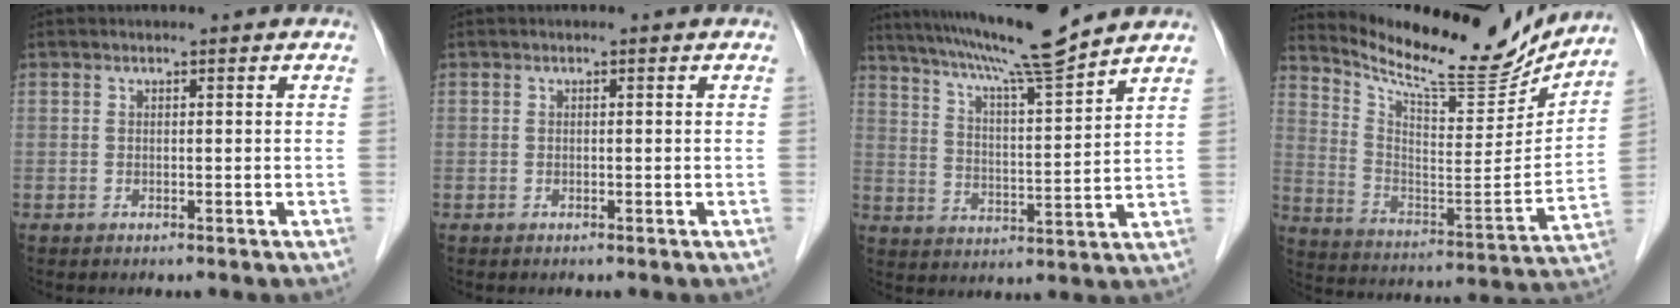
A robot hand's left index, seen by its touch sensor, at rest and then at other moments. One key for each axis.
{"total": 0.0}
{"total": 13.6, "fx": 11.9, "fy": -1.2, "fz": 6.5, "tx": -0.121, "ty": 0.002, "tz": 0.194}
{"total": 19.0, "fx": 17.8, "fy": 3.2, "fz": 6.0, "tx": -0.117, "ty": -0.047, "tz": 0.273}